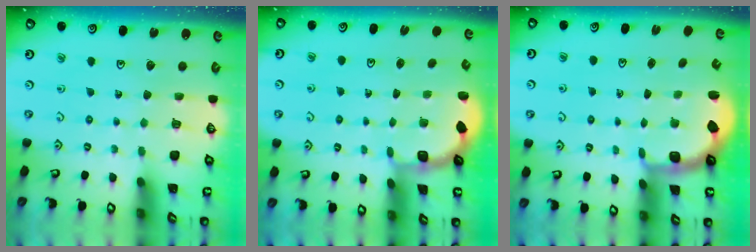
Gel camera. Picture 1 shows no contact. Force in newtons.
{"total": 1.8, "press": 1.6, "slide": 0.7}
{"total": 2.4, "press": 1.2, "slide": 2.1}